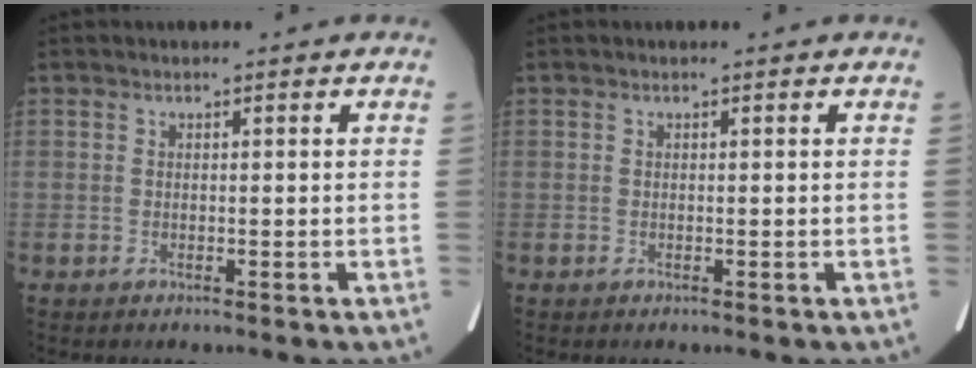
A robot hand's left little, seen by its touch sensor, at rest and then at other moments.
{"total": 0.0}